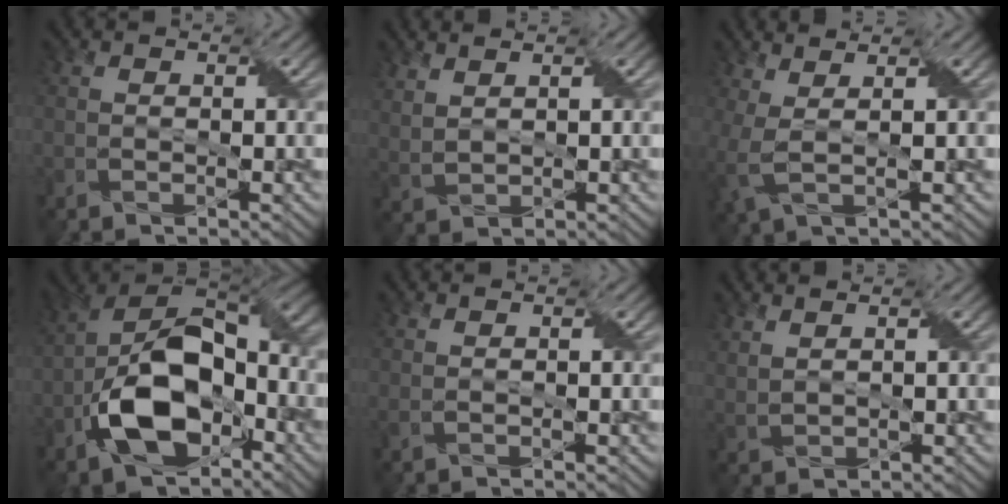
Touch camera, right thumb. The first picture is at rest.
{"total": 3.0, "force": [2.3, 0.9, 1.6], "torque": [-0.044, 0.004, 0.045]}
{"total": 3.5, "force": [1.4, 0.8, 3.1], "torque": [-0.077, 0.009, 0.025]}
{"total": 15.3, "force": [-5.4, 9.0, 11.1], "torque": [-0.211, -0.018, -0.111]}
{"total": 0.7, "force": [0.4, 0.1, 0.5], "torque": [-0.015, 0.004, 0.008]}
{"total": 2.5, "force": [2.0, 0.7, 1.4], "torque": [-0.034, 0.002, 0.038]}